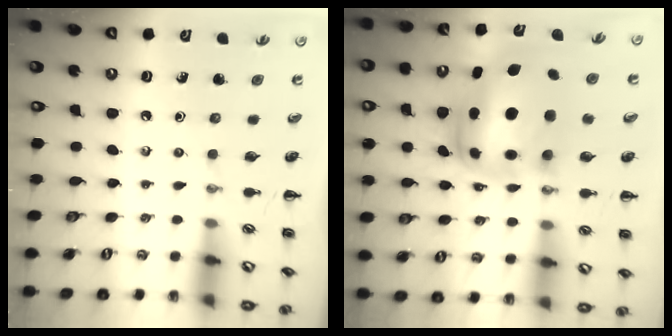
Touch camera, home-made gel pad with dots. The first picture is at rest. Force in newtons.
{"total": 13.7, "press": 13.3, "slide": 3.3}